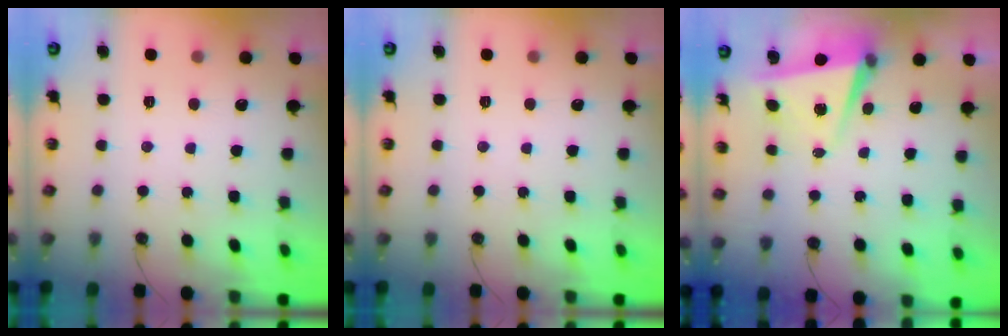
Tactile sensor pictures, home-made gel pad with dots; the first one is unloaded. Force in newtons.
{"total": 0.0}
{"total": 6.9, "press": 6.8, "slide": 0.8}